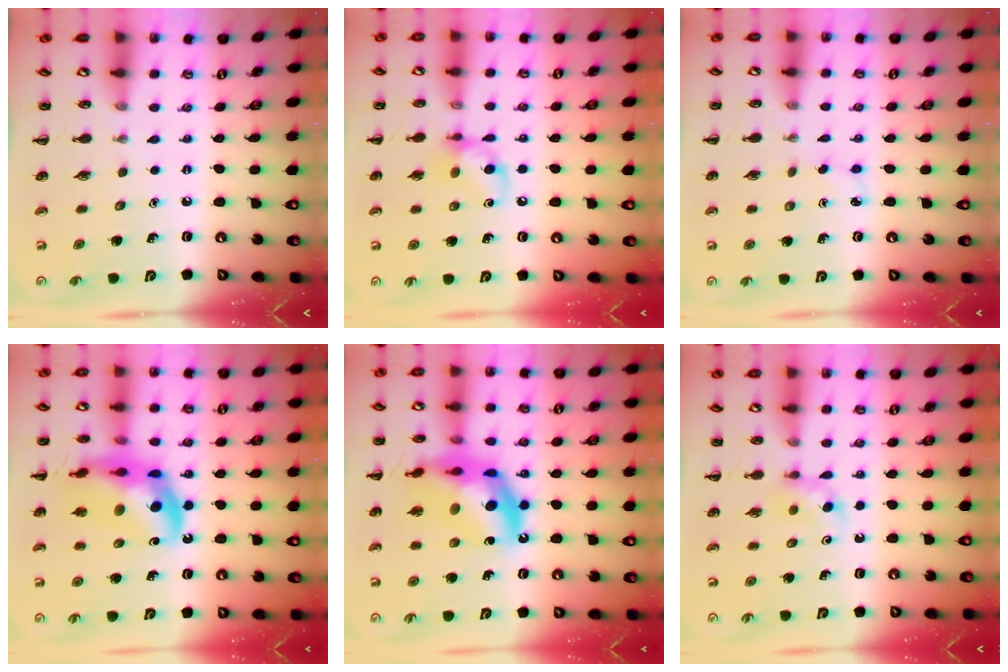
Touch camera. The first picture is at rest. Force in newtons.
{"total": 9.5, "press": 9.5, "slide": 0.8}
{"total": 2.8, "press": 2.7, "slide": 0.8}
{"total": 17.0, "press": 16.5, "slide": 4.3}
{"total": 17.4, "press": 16.8, "slide": 4.3}
{"total": 5.3, "press": 4.9, "slide": 2.1}